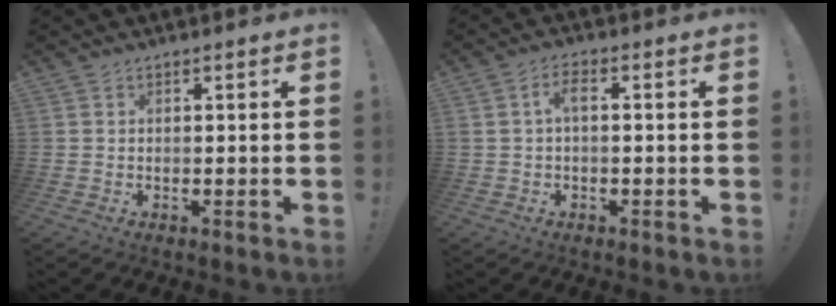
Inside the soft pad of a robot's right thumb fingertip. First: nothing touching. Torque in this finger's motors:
{"motor_torque": [0.02, -0.10, -0.14, 0.19, 0.03]}